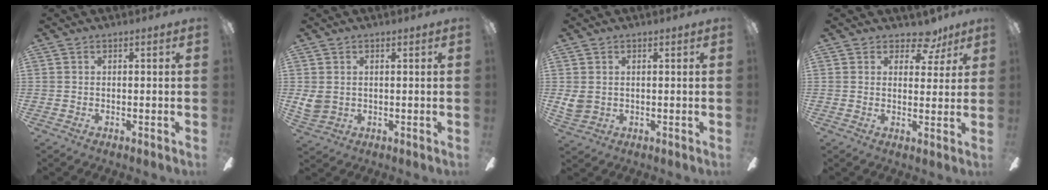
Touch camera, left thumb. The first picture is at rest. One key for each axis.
{"total": 4.0, "fx": 1.2, "fy": 3.4, "fz": 1.7, "tx": -0.034, "ty": 0.000, "tz": 0.023}
{"total": 3.6, "fx": 1.0, "fy": 3.1, "fz": 1.6, "tx": -0.031, "ty": 0.002, "tz": 0.019}
{"total": 7.0, "fx": 5.1, "fy": 4.0, "fz": 2.7, "tx": -0.031, "ty": -0.025, "tz": 0.087}